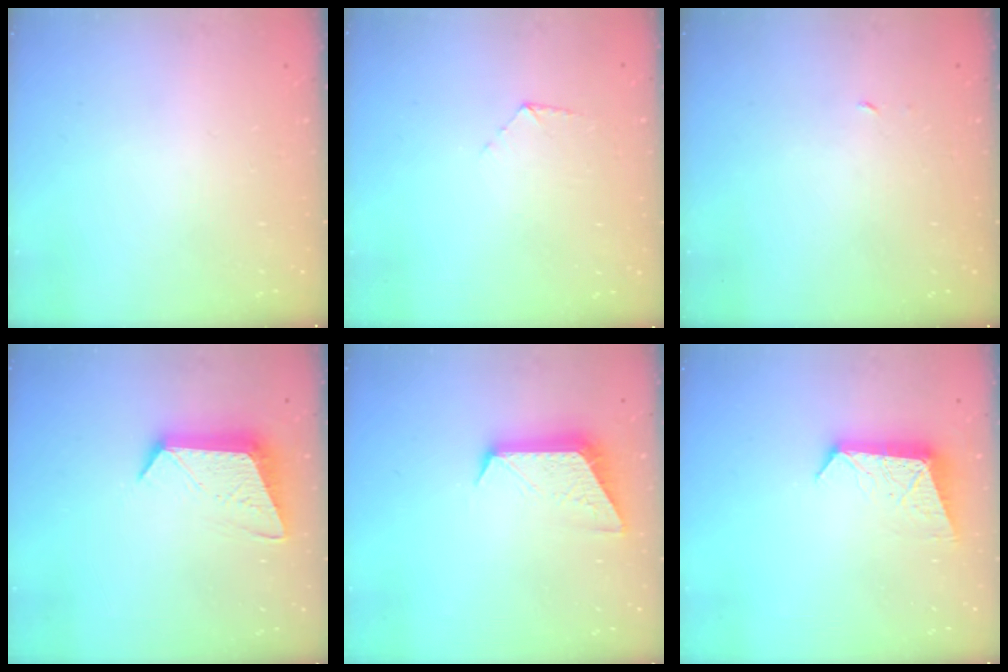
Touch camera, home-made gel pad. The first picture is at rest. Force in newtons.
{"total": 5.1, "press": 5.1, "slide": 0.4}
{"total": 1.8, "press": 1.8, "slide": 0.1}
{"total": 12.2, "press": 12.1, "slide": 0.8}
{"total": 9.8, "press": 9.8, "slide": 0.6}
{"total": 9.3, "press": 9.3, "slide": 0.6}